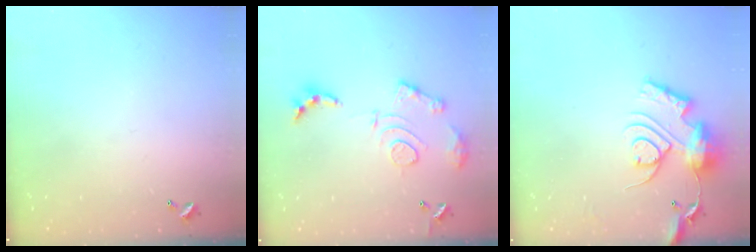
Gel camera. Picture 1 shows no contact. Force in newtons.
{"total": 12.5, "press": 12.5, "slide": 0.9}
{"total": 14.9, "press": 14.8, "slide": 1.6}